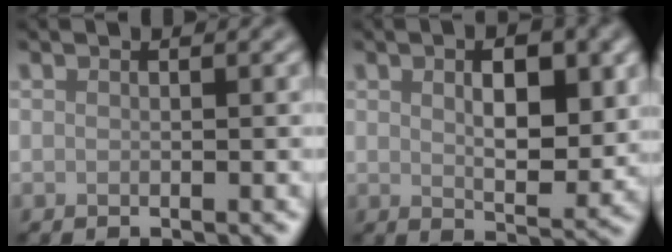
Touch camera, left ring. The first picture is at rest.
{"total": 5.5, "force": [1.2, 2.6, 4.7], "torque": [-0.068, -0.004, 0.024]}